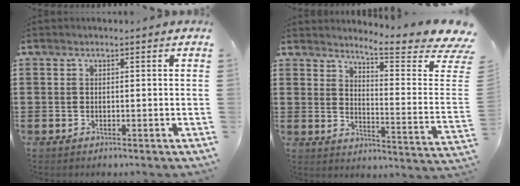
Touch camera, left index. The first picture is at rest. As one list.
[{"total": 6.4, "force": [5.5, -0.4, 3.2], "torque": [-0.065, -0.056, 0.085]}]